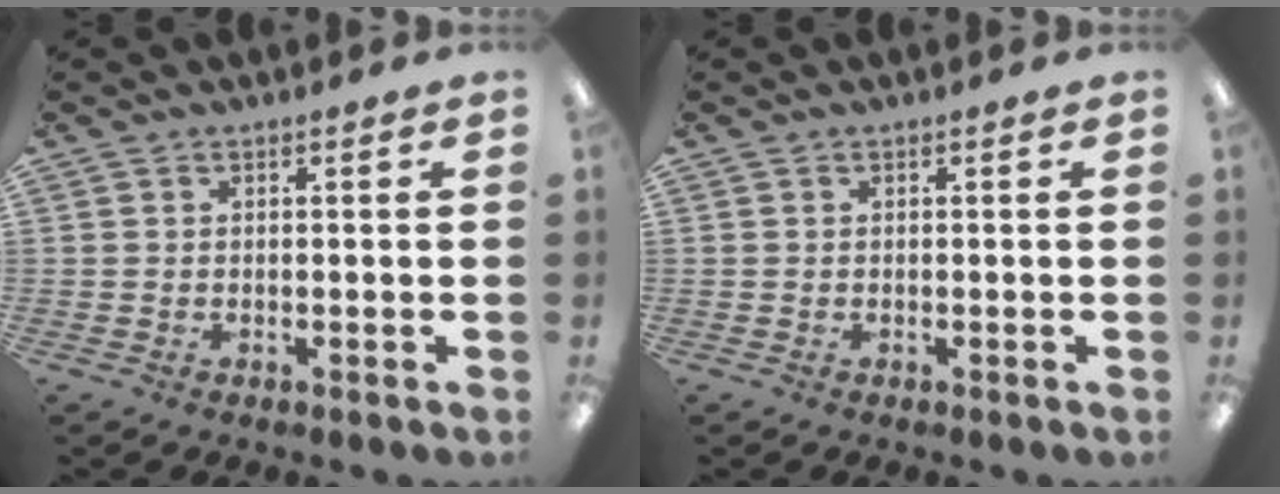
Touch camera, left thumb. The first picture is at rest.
{"total": 0.0}